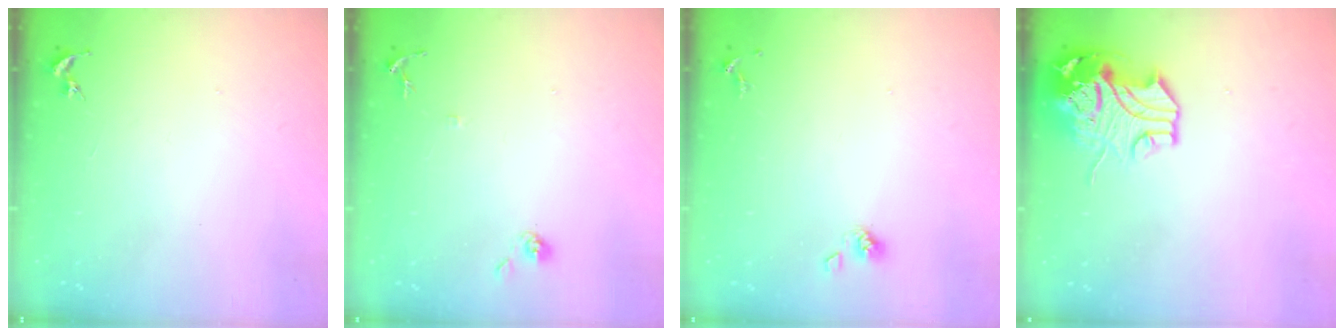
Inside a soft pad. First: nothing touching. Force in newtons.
{"total": 6.4, "press": 6.4, "slide": 0.4}
{"total": 4.6, "press": 4.1, "slide": 2.2}
{"total": 12.6, "press": 12.5, "slide": 2.1}